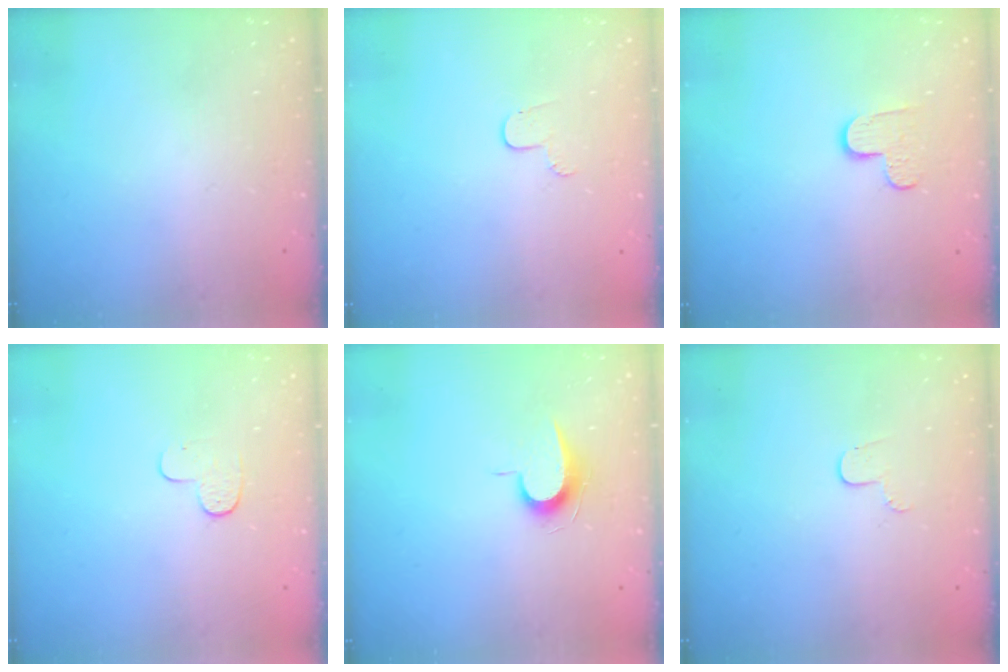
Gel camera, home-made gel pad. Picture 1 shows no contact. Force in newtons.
{"total": 3.8, "press": 3.8, "slide": 0.4}
{"total": 5.3, "press": 5.3, "slide": 0.3}
{"total": 3.9, "press": 3.8, "slide": 0.4}
{"total": 7.1, "press": 7.0, "slide": 0.7}
{"total": 4.0, "press": 3.9, "slide": 0.3}